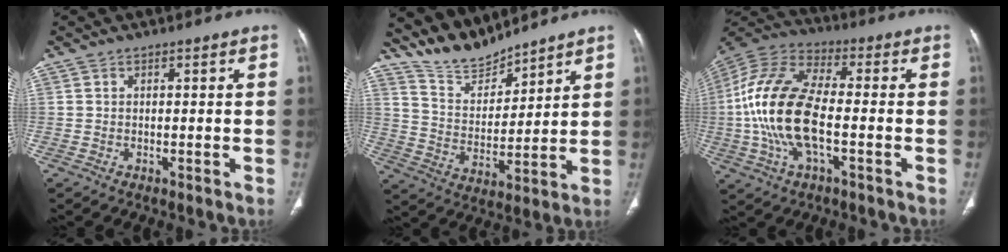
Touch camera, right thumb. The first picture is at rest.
{"total": 9.6, "force": [9.2, 2.2, 1.8], "torque": [-0.017, -0.060, 0.190]}
{"total": 18.5, "force": [-2.5, 8.3, 16.3], "torque": [-0.344, 0.026, -0.049]}